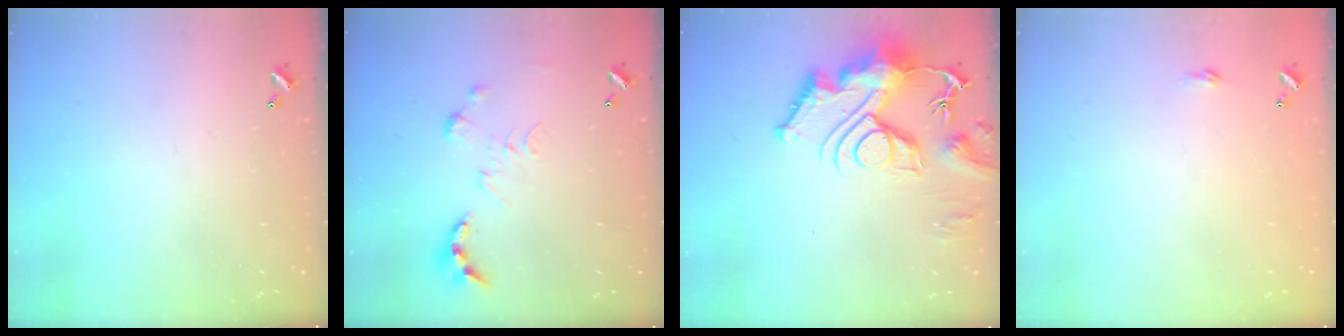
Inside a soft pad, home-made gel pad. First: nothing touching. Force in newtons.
{"total": 0.0}
{"total": 16.0, "press": 15.9, "slide": 1.6}
{"total": 2.3, "press": 2.3, "slide": 0.4}